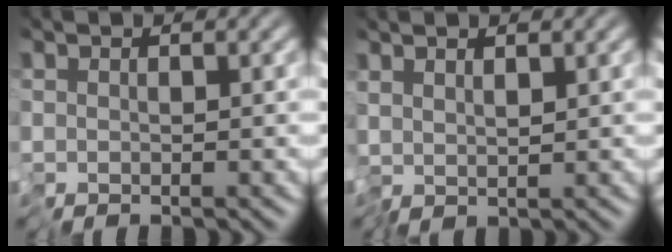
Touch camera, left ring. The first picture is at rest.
{"total": 1.3, "force": [0.9, 0.3, 0.9], "torque": [-0.023, 0.006, 0.018]}